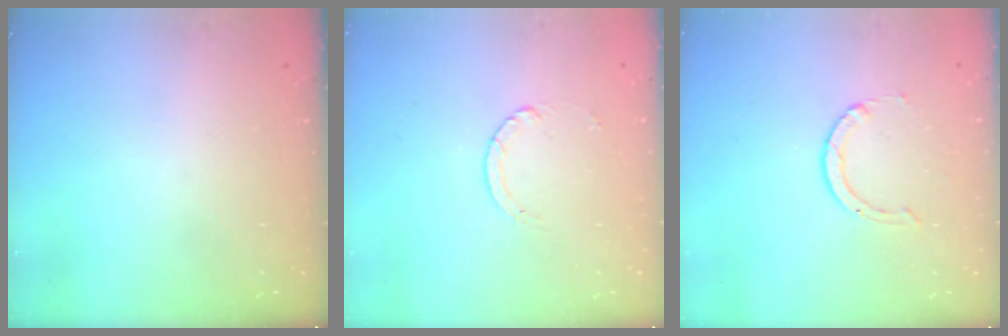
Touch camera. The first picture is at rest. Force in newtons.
{"total": 2.5, "press": 2.4, "slide": 0.2}
{"total": 2.0, "press": 2.0, "slide": 0.2}